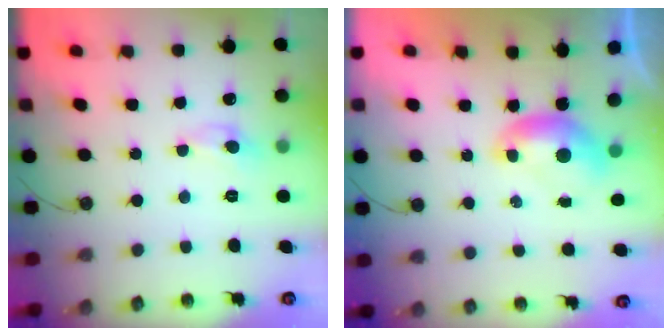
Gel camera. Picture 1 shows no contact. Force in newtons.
{"total": 0.0}